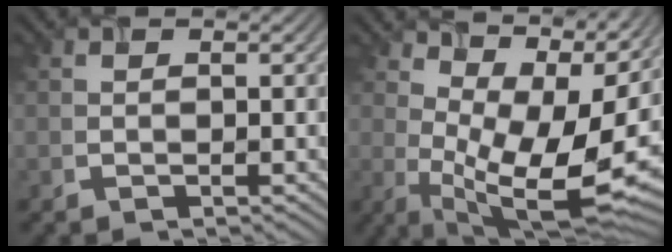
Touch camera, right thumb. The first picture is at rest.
{"total": 12.4, "force": [3.6, 5.3, 10.6], "torque": [-0.180, -0.006, 0.082]}